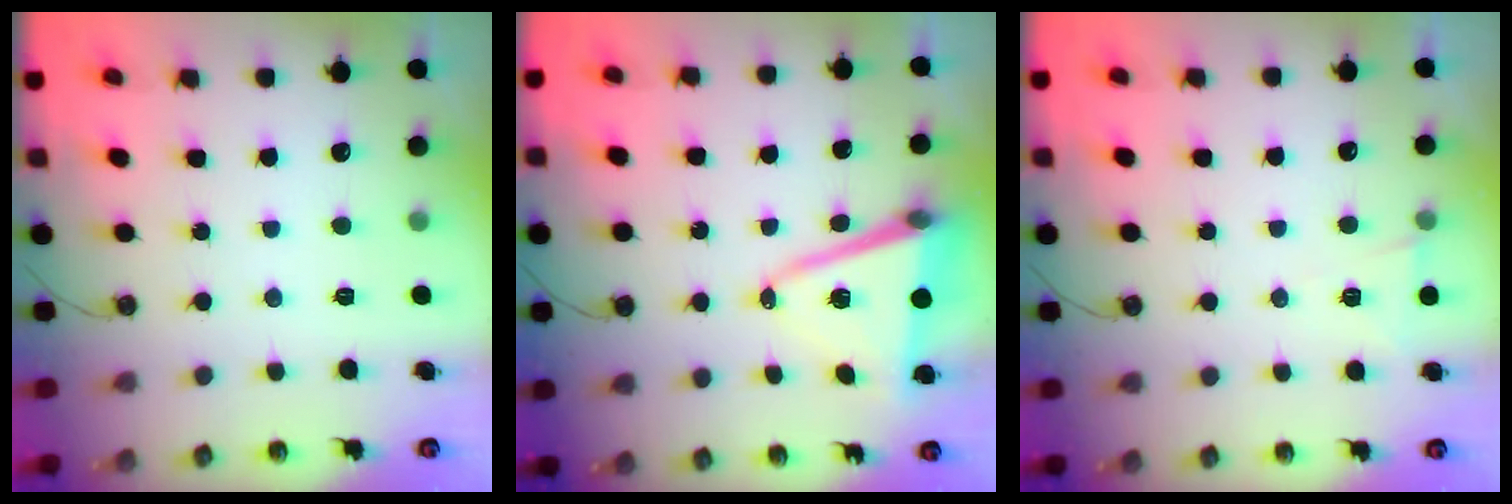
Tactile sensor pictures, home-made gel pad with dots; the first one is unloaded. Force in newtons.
{"total": 10.2, "press": 9.7, "slide": 3.1}
{"total": 5.6, "press": 3.4, "slide": 4.4}